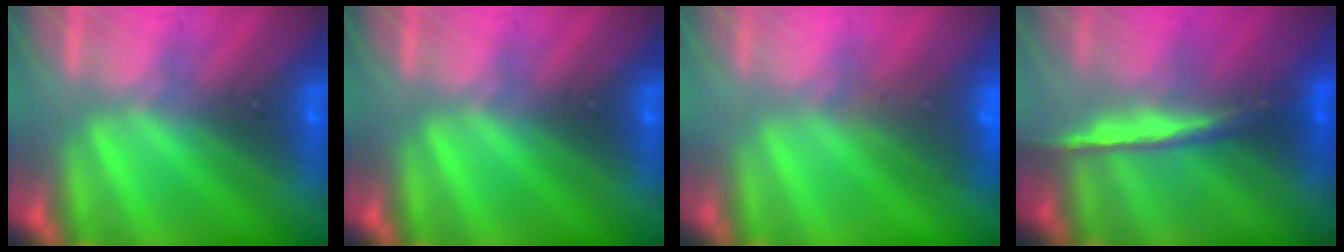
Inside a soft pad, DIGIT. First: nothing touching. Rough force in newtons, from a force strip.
{"total": 0.0}
{"total": 7.8}
{"total": 1.9}